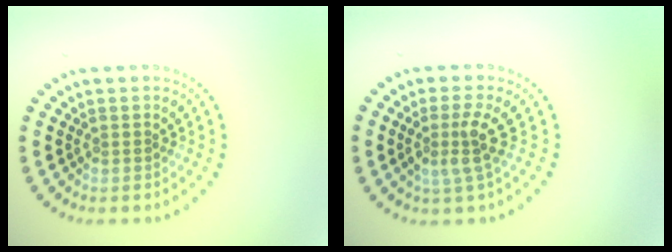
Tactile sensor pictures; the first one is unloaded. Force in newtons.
{"total": 2.7, "press": 1.9, "slide": 1.8}